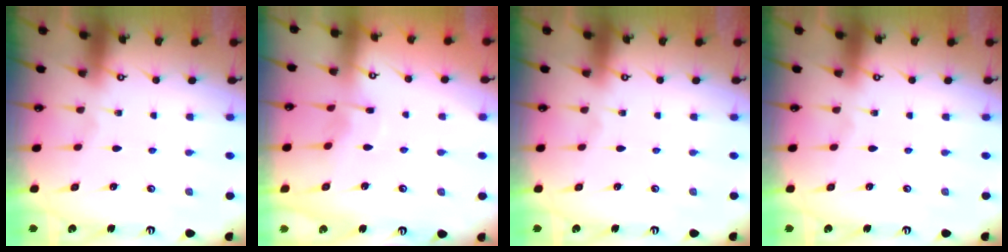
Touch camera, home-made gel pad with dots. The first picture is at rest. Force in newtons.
{"total": 2.9, "press": 2.9, "slide": 0.4}
{"total": 0.0}
{"total": 0.0}